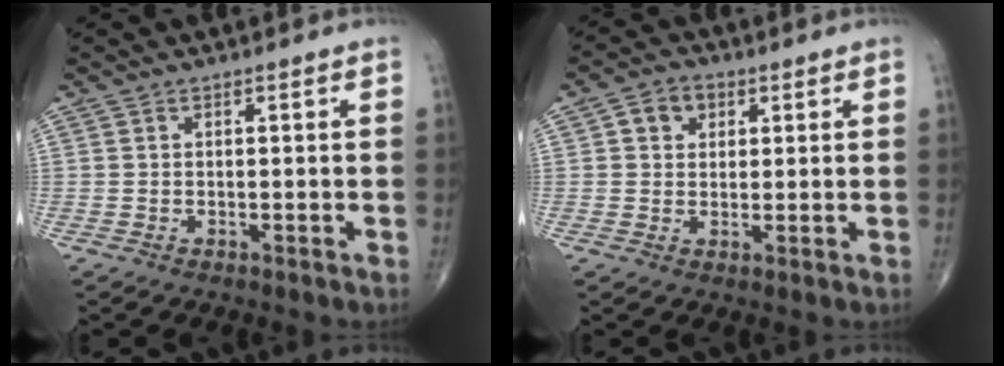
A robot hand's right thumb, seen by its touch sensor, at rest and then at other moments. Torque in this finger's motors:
{"motor_torque": [-0.27, 0.27, 0.04, 0.02, 0.04]}